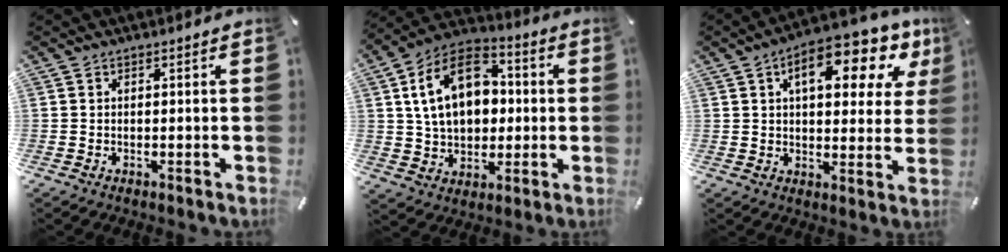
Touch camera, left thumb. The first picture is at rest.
{"total": 16.4, "force": [2.7, 12.3, 10.5], "torque": [-0.196, 0.004, 0.048]}
{"total": 14.4, "force": [6.9, 7.0, 10.5], "torque": [-0.139, -0.030, 0.107]}